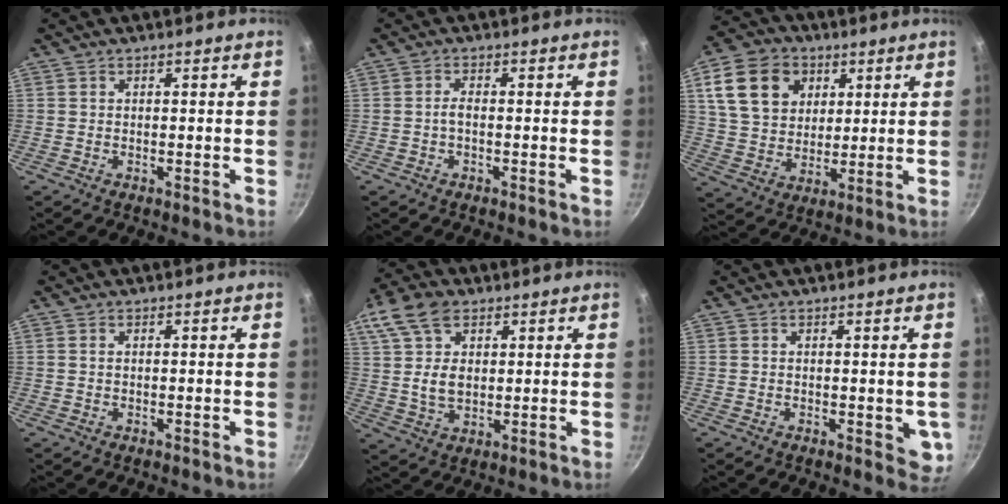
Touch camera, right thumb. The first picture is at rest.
{"total": 1.6, "force": [-0.5, 0.5, 1.4], "torque": [-0.033, 0.009, -0.013]}
{"total": 15.1, "force": [5.4, 11.6, 8.0], "torque": [-0.128, -0.006, 0.097]}
{"total": 0.6, "force": [0.1, 0.4, 0.4], "torque": [-0.007, 0.002, 0.002]}
{"total": 13.2, "force": [4.8, 8.9, 8.5], "torque": [-0.152, -0.002, 0.087]}
{"total": 4.2, "force": [0.1, 2.1, 3.6], "torque": [-0.032, -0.008, 0.003]}